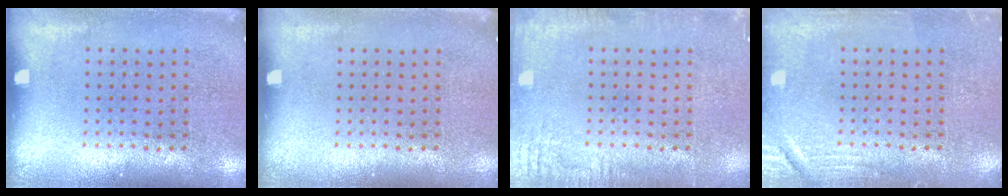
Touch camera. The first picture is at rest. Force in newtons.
{"total": 0.0}
{"total": 2.0, "press": 2.0, "slide": 0.2}
{"total": 2.3, "press": 2.2, "slide": 0.4}